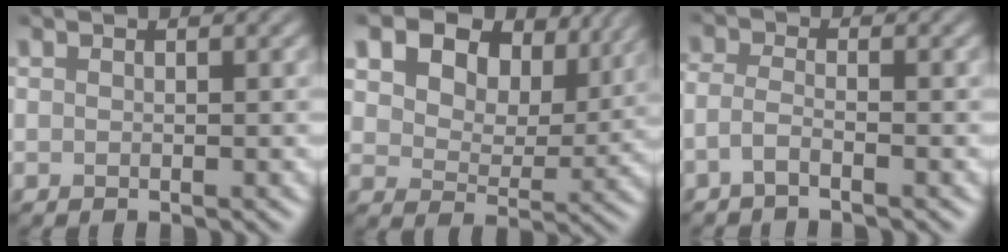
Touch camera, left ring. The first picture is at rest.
{"total": 16.2, "force": [9.0, 10.1, 9.0], "torque": [-0.161, 0.039, 0.161]}
{"total": 1.6, "force": [-1.1, 0.4, 1.1], "torque": [-0.025, 0.001, -0.029]}